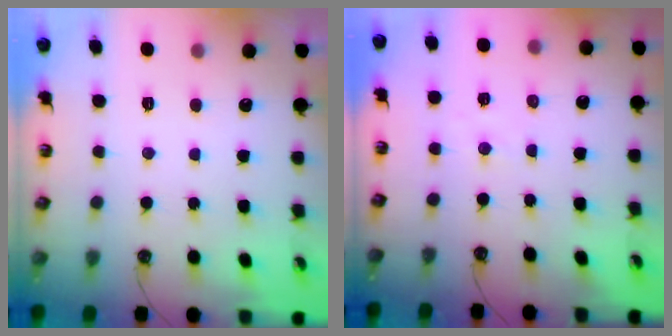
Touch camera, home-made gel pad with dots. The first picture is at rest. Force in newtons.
{"total": 2.9, "press": 2.9, "slide": 0.4}